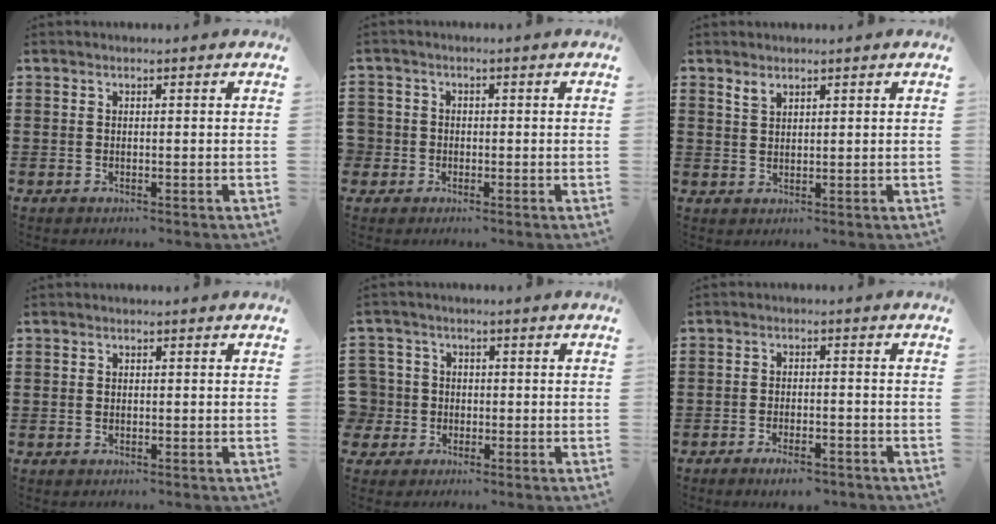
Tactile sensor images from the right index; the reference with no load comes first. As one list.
[{"total": 2.2, "force": [-0.7, 2.1, 0.2], "torque": [-0.024, 0.003, -0.020]}, {"total": 1.7, "force": [1.4, 0.6, 0.6], "torque": [-0.016, -0.001, 0.028]}, {"total": 0.0}, {"total": 4.5, "force": [-0.9, 4.3, 0.7], "torque": [-0.054, 0.003, -0.027]}, {"total": 3.2, "force": [-2.7, 0.5, 1.5], "torque": [-0.028, 0.002, -0.051]}]